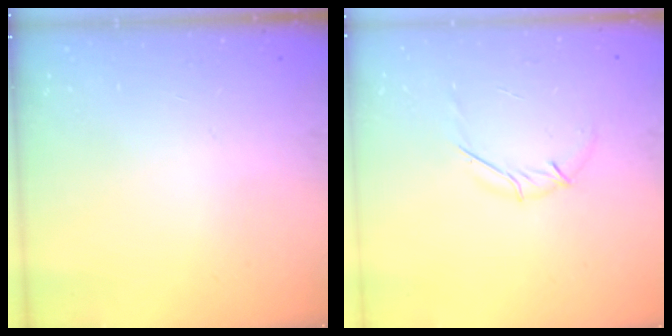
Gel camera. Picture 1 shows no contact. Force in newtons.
{"total": 3.9, "press": 3.8, "slide": 0.8}